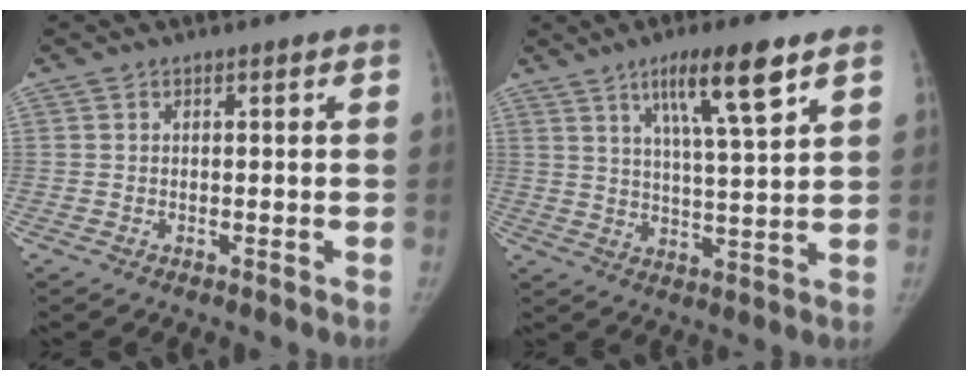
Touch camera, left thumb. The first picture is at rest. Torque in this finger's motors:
{"motor_torque": [0.06, 0.09, 1.30, -0.89, 0.09]}